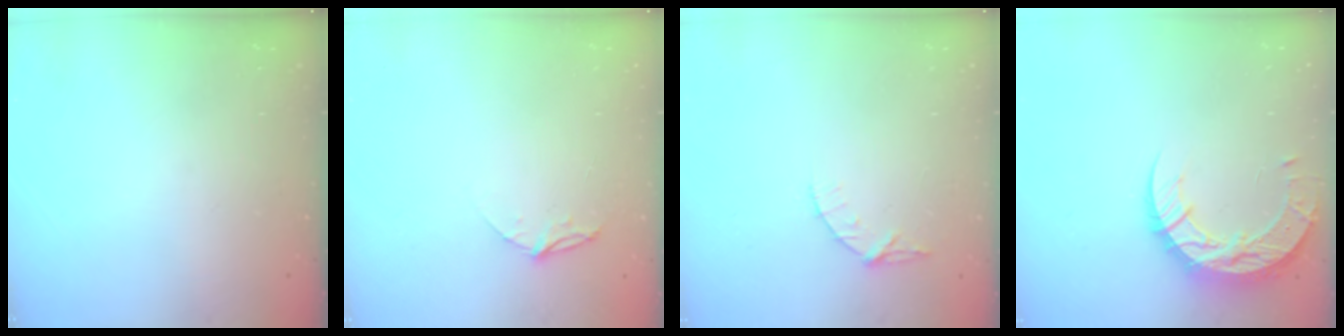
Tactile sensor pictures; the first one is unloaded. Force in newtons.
{"total": 4.4, "press": 4.4, "slide": 0.4}
{"total": 4.7, "press": 4.7, "slide": 0.5}
{"total": 13.5, "press": 13.5, "slide": 1.0}